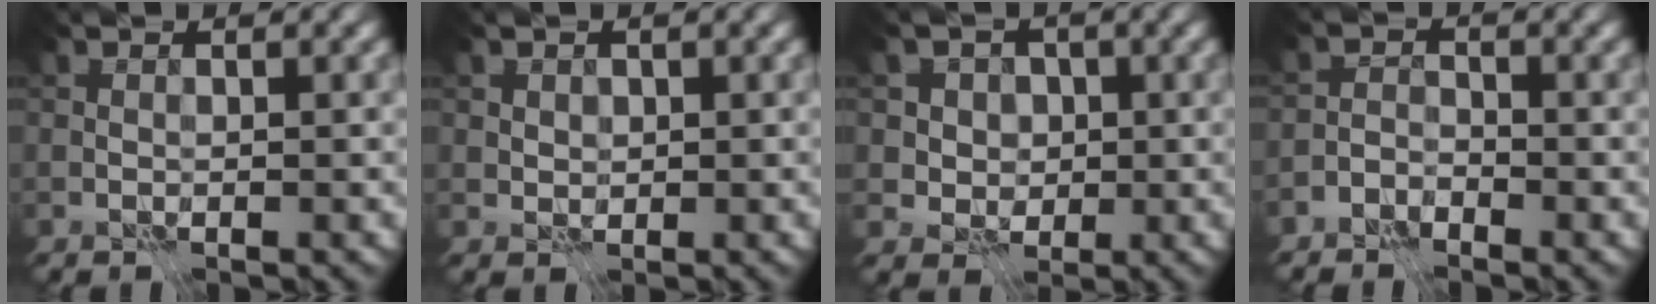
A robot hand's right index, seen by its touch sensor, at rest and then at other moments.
{"total": 1.1, "force": [0.6, 0.9, 0.4], "torque": [-0.004, 0.001, 0.012]}
{"total": 4.8, "force": [1.6, 4.1, 1.9], "torque": [-0.014, 0.010, 0.014]}
{"total": 2.1, "force": [-1.9, 0.6, 0.4], "torque": [-0.006, 0.008, -0.046]}